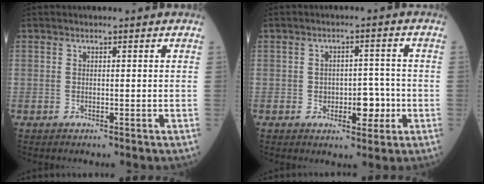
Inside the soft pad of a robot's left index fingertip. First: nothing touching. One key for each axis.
{"total": 4.9, "fx": -1.3, "fy": 2.8, "fz": 3.8, "tx": -0.047, "ty": 0.011, "tz": -0.013}